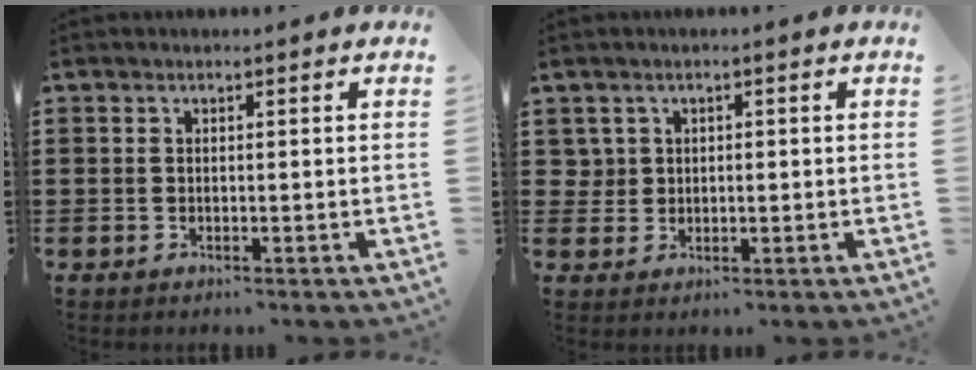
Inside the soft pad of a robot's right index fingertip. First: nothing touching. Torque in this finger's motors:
{"motor_torque": [-0.31, 0.28, -0.13, -0.04]}